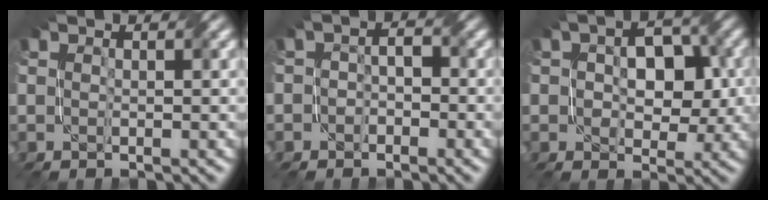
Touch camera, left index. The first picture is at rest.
{"total": 2.2, "force": [-1.4, 1.6, 0.6], "torque": [0.004, 0.004, -0.032]}
{"total": 5.5, "force": [0.2, 3.6, 4.2], "torque": [-0.051, 0.004, 0.002]}